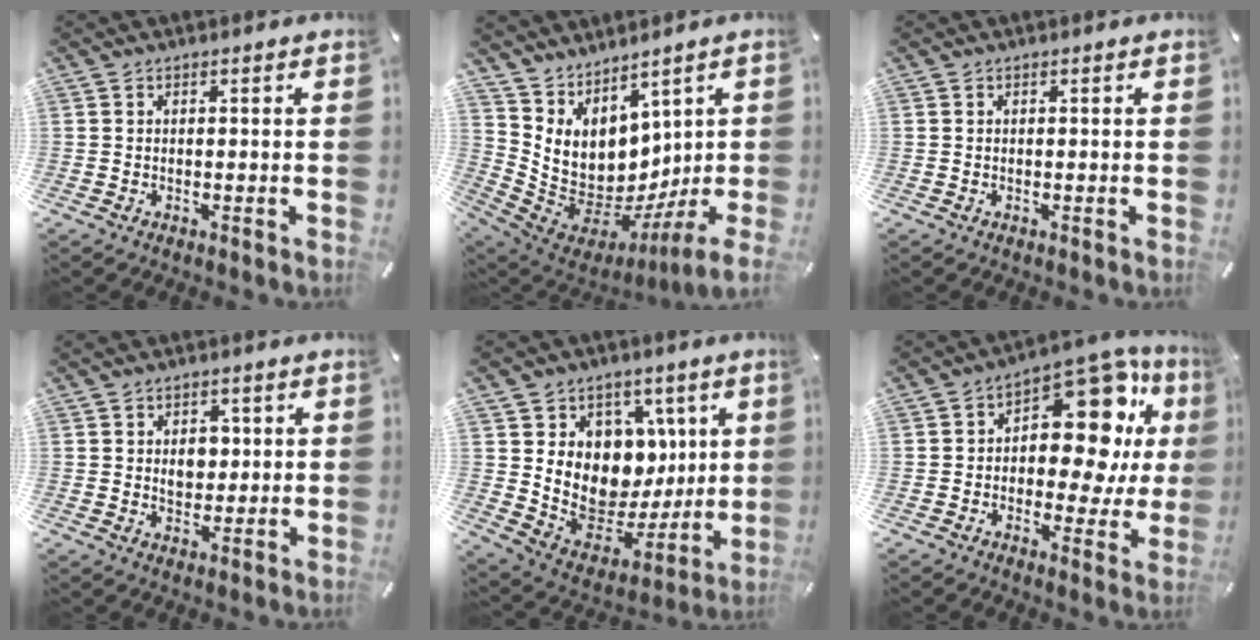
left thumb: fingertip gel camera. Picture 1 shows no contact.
{"total": 7.7, "force": [2.7, 6.0, 3.9], "torque": [-0.115, -0.057, 0.065]}
{"total": 0.0}
{"total": 5.0, "force": [0.9, 3.9, 3.0], "torque": [-0.025, -0.010, 0.007]}
{"total": 12.0, "force": [2.5, 11.2, 3.6], "torque": [-0.030, -0.054, 0.067]}
{"total": 17.5, "force": [4.8, 10.2, 13.4], "torque": [-0.168, -0.040, 0.075]}